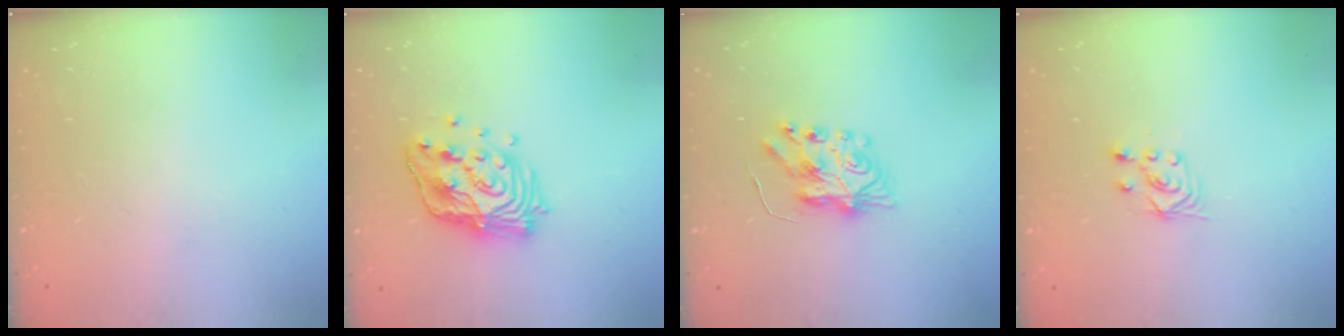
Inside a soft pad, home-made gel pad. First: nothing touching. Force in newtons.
{"total": 16.7, "press": 16.7, "slide": 1.4}
{"total": 7.4, "press": 7.4, "slide": 0.2}
{"total": 2.5, "press": 2.2, "slide": 1.2}